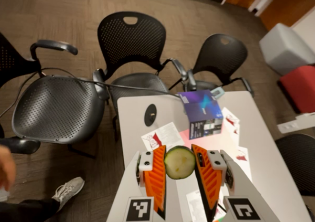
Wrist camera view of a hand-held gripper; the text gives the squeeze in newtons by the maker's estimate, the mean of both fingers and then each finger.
{"total": 14.6, "left": 15.3, "right": 13.9}